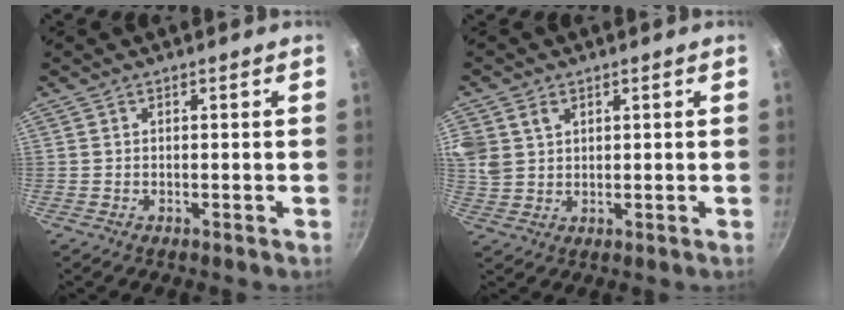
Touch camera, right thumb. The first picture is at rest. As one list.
[{"total": 10.3, "force": [3.9, 7.9, 5.4], "torque": [-0.125, 0.016, 0.085]}]